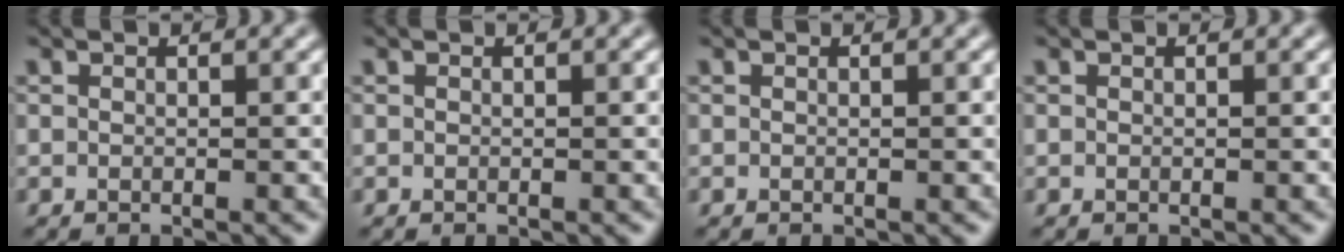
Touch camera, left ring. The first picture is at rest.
{"total": 0.0}
{"total": 0.0}
{"total": 0.0}